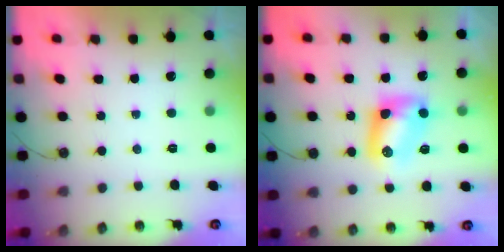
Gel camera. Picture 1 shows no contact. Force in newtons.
{"total": 9.2, "press": 9.2, "slide": 0.7}